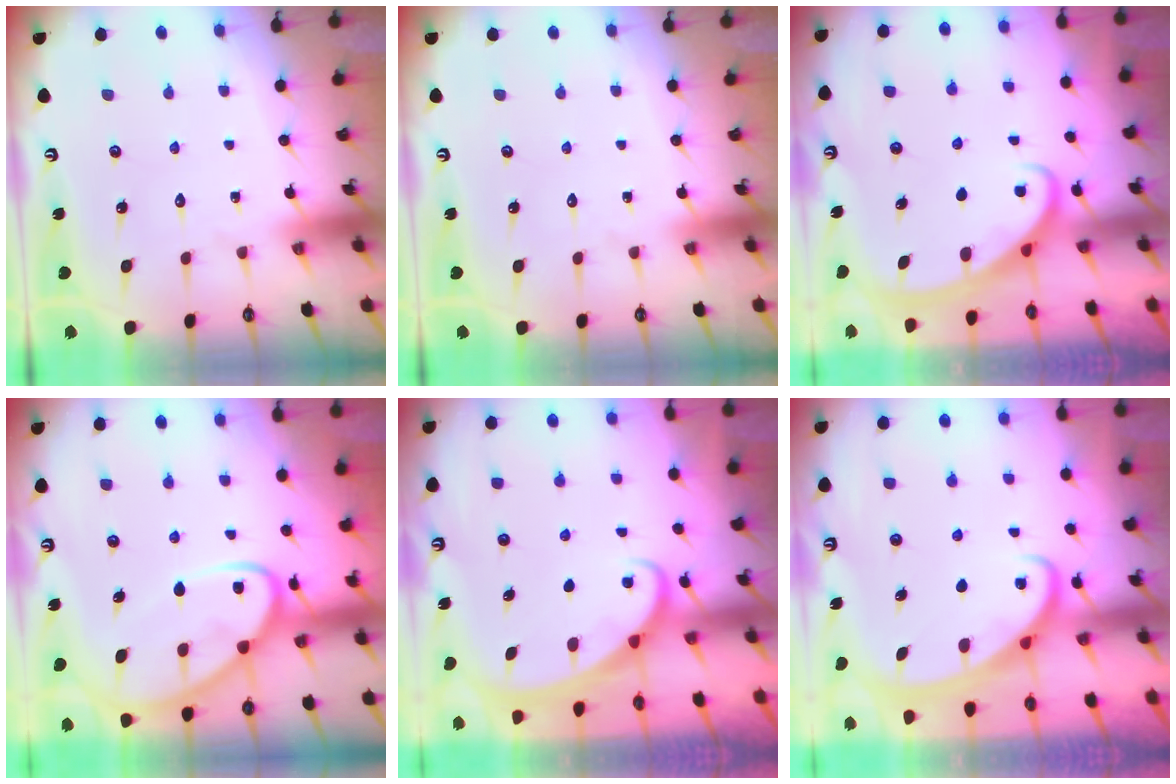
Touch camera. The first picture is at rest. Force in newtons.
{"total": 0.0}
{"total": 2.7, "press": 2.7, "slide": 0.4}
{"total": 12.3, "press": 12.2, "slide": 1.1}
{"total": 2.1, "press": 2.1, "slide": 0.1}
{"total": 2.5, "press": 2.5, "slide": 0.3}